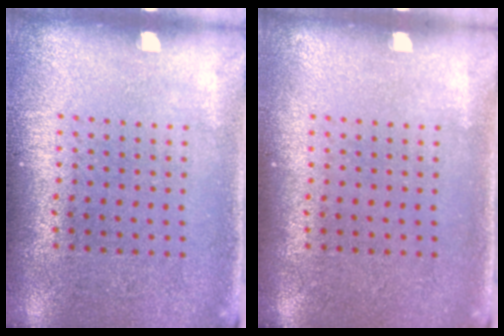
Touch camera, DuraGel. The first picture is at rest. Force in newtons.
{"total": 0.0}